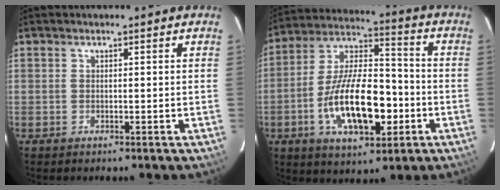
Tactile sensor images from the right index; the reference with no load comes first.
{"total": 18.6, "force": [-5.5, 8.1, 15.8], "torque": [-0.302, 0.004, -0.090]}